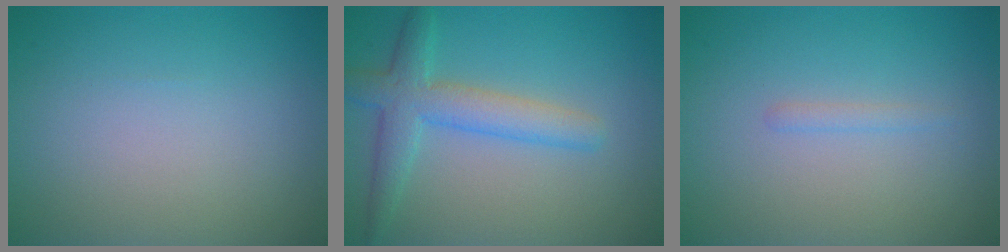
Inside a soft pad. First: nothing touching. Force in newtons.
{"total": 4.3, "press": 4.3, "slide": 0.2}
{"total": 0.7, "press": 0.7, "slide": 0.1}